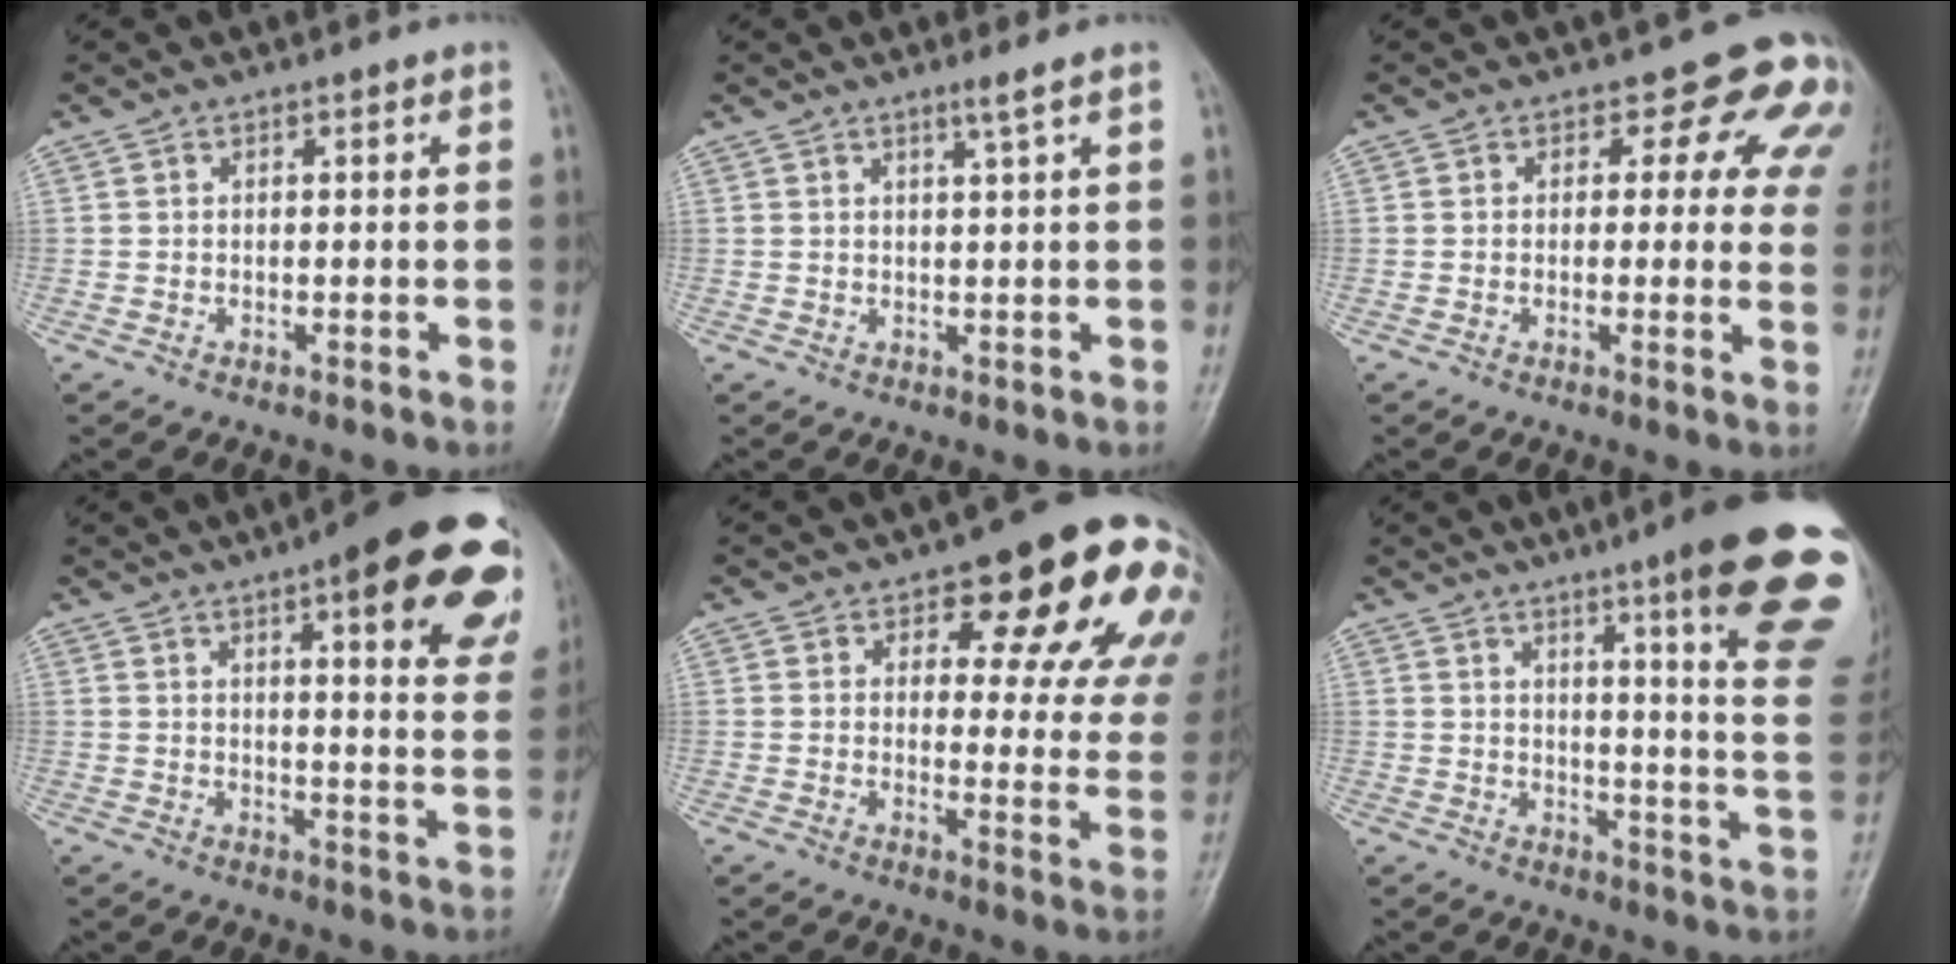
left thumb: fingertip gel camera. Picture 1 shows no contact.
{"total": 1.9, "force": [1.2, -0.6, 1.4], "torque": [-0.032, -0.012, 0.025]}
{"total": 9.4, "force": [4.9, 5.6, 5.7], "torque": [-0.017, -0.017, 0.034]}
{"total": 21.6, "force": [11.4, 5.5, 17.5], "torque": [-0.192, -0.032, 0.130]}
{"total": 19.8, "force": [11.1, 7.6, 14.5], "torque": [-0.128, -0.044, 0.126]}
{"total": 21.8, "force": [13.5, 1.6, 17.0], "torque": [-0.197, -0.077, 0.168]}